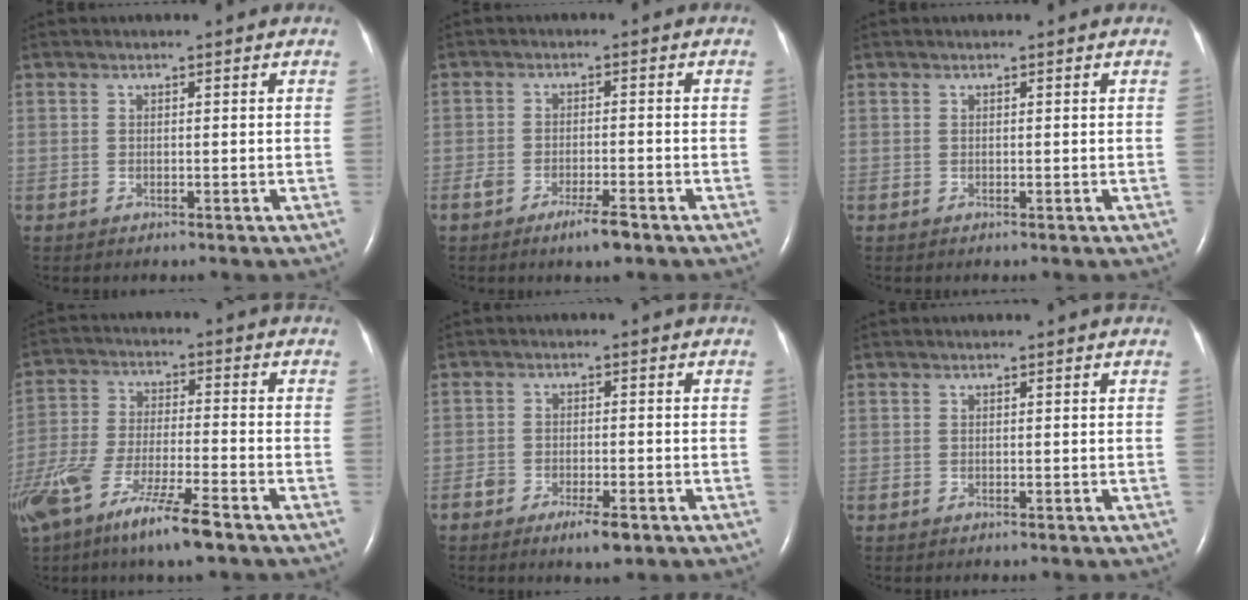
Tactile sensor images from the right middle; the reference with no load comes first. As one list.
[{"total": 4.2, "force": [-2.9, 0.7, 3.0], "torque": [-0.061, -0.004, -0.050]}, {"total": 0.0}, {"total": 15.0, "force": [-10.0, 1.9, 11.0], "torque": [-0.240, -0.046, -0.191]}, {"total": 4.4, "force": [-2.8, 1.3, 3.2], "torque": [-0.058, -0.003, -0.044]}, {"total": 0.0}]